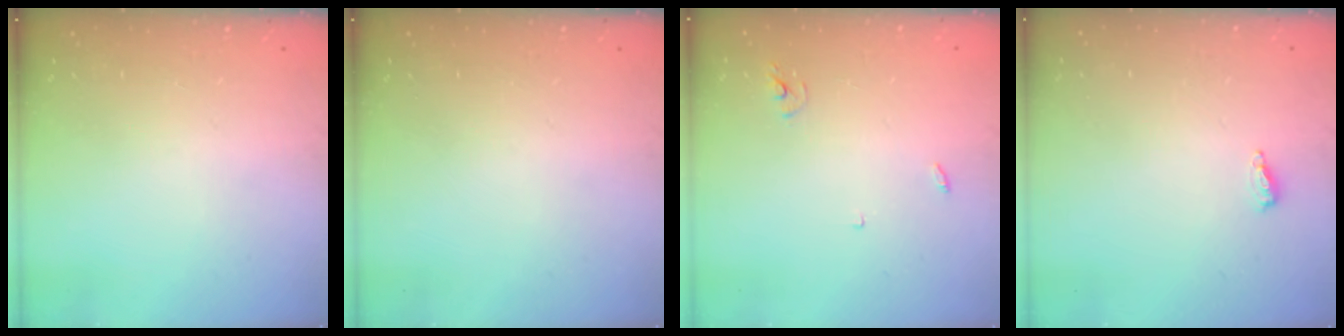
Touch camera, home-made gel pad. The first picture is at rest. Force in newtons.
{"total": 0.0}
{"total": 2.5, "press": 2.5, "slide": 0.1}
{"total": 4.6, "press": 4.4, "slide": 1.1}